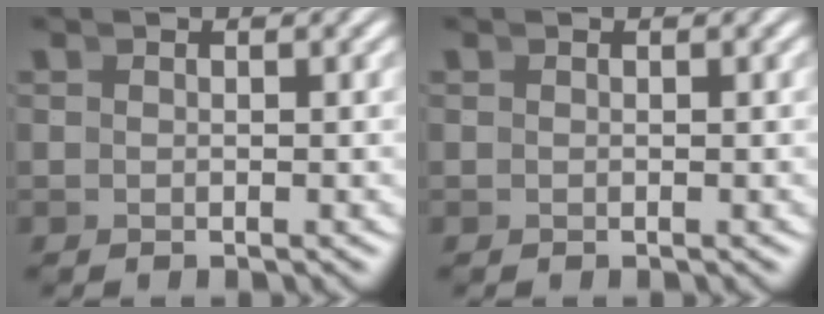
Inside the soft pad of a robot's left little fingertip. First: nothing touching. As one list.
[{"total": 0.0}]